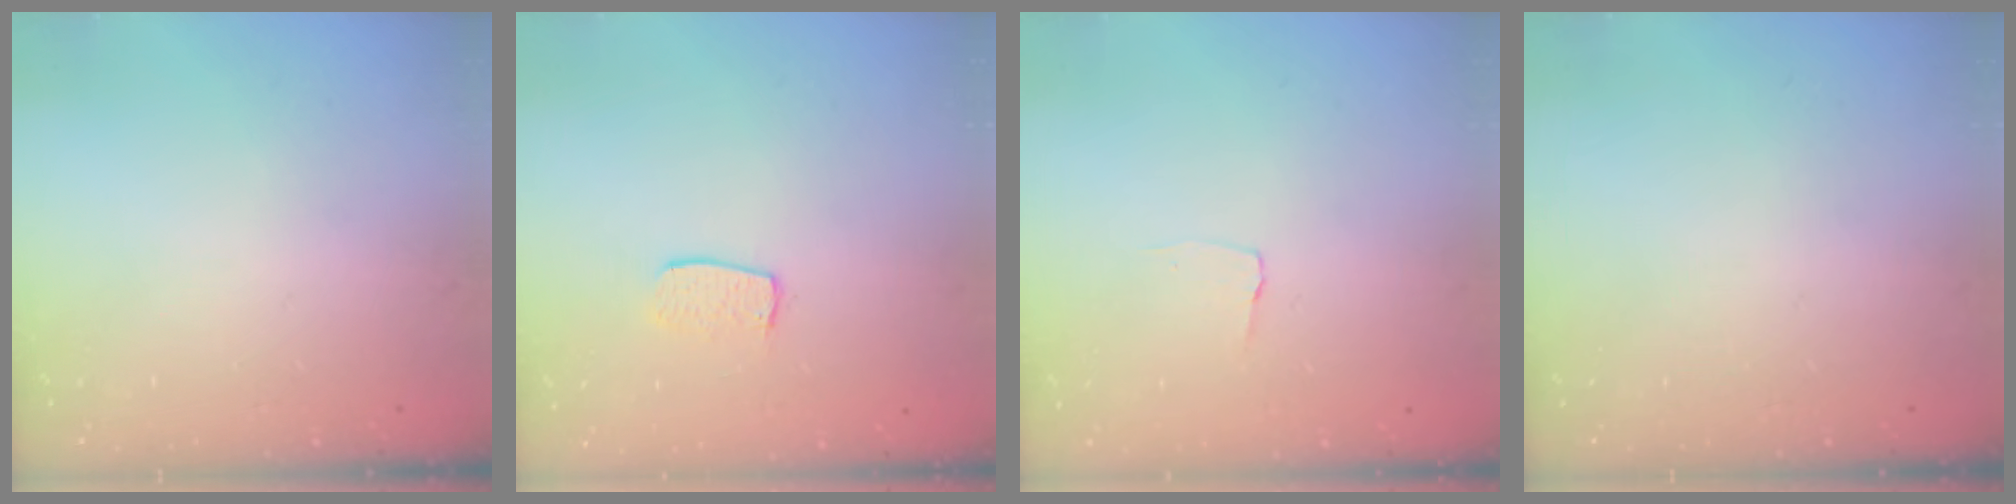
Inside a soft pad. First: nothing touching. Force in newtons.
{"total": 5.9, "press": 5.9, "slide": 0.3}
{"total": 2.9, "press": 2.8, "slide": 0.3}
{"total": 0.0}